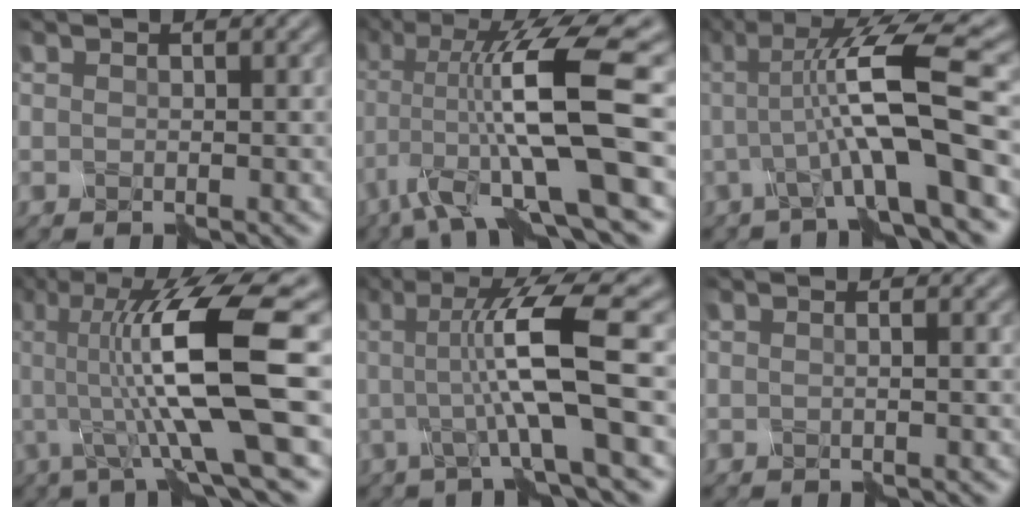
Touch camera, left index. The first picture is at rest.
{"total": 12.7, "force": [-2.4, 2.6, 12.1], "torque": [-0.223, 0.005, -0.040]}
{"total": 9.4, "force": [-0.4, 1.3, 9.3], "torque": [-0.147, 0.008, -0.011]}
{"total": 12.1, "force": [-0.2, 2.1, 12.0], "torque": [-0.202, 0.007, -0.006]}
{"total": 8.0, "force": [-0.4, 0.9, 7.9], "torque": [-0.125, 0.000, -0.008]}
{"total": 0.8, "force": [-0.4, 0.1, 0.7], "torque": [-0.007, 0.001, -0.012]}